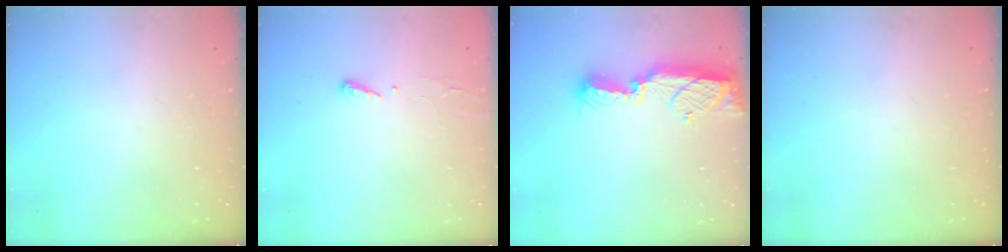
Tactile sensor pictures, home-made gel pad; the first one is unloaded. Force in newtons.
{"total": 2.9, "press": 2.9, "slide": 0.4}
{"total": 13.3, "press": 12.2, "slide": 5.5}
{"total": 0.0}